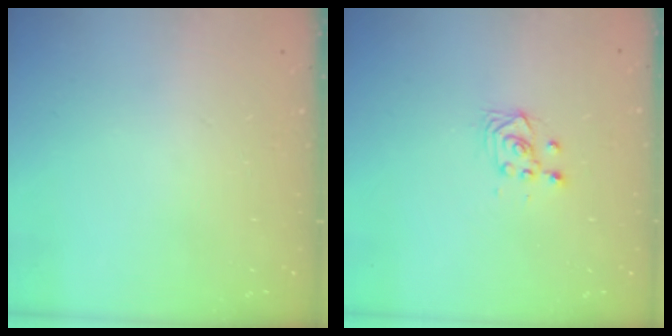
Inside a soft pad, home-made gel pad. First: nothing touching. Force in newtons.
{"total": 2.9, "press": 2.9, "slide": 0.6}